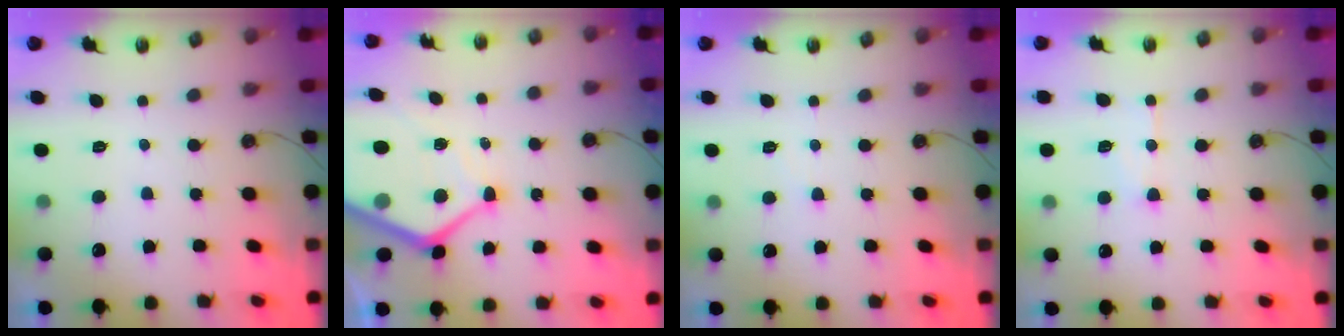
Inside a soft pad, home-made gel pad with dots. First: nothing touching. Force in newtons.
{"total": 15.5, "press": 15.5, "slide": 1.4}
{"total": 3.3, "press": 3.2, "slide": 0.6}
{"total": 8.2, "press": 8.1, "slide": 0.6}